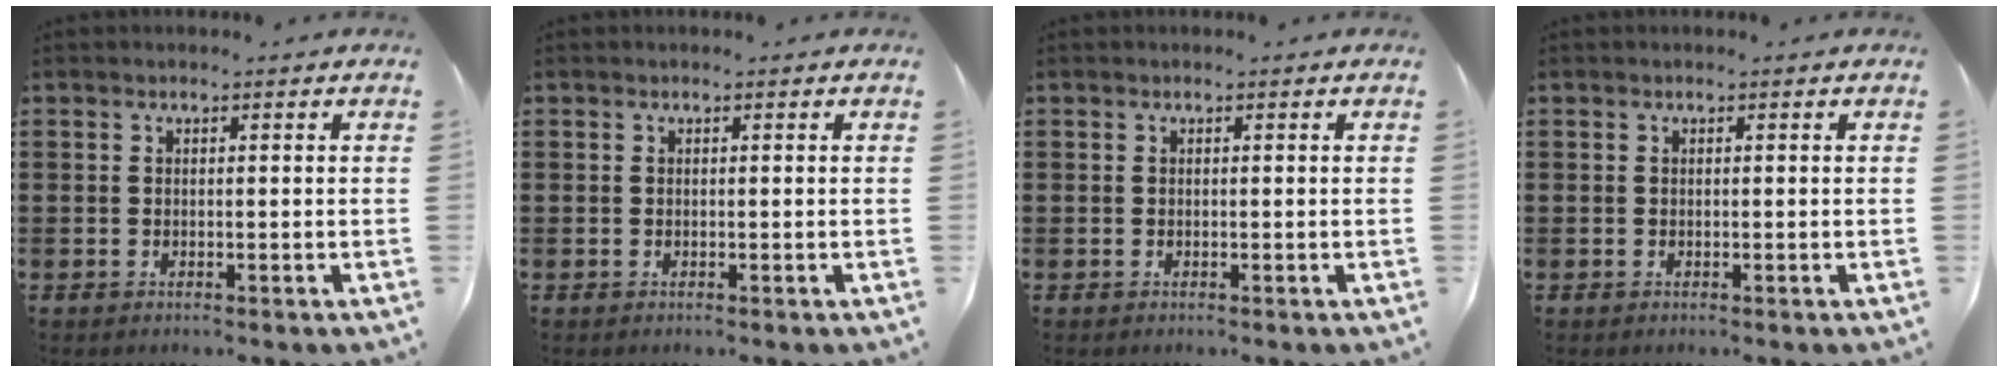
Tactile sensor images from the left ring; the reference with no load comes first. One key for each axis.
{"total": 0.0}
{"total": 0.0}
{"total": 0.0}